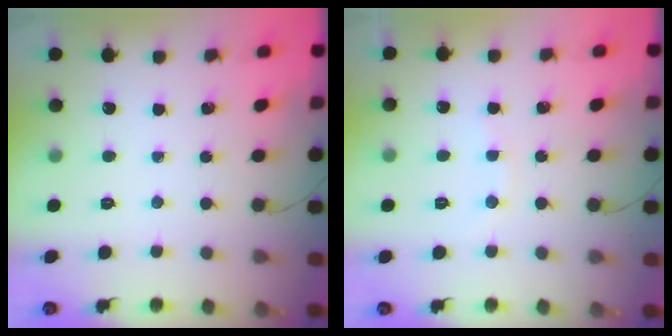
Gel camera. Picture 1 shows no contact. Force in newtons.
{"total": 4.6, "press": 4.4, "slide": 1.2}